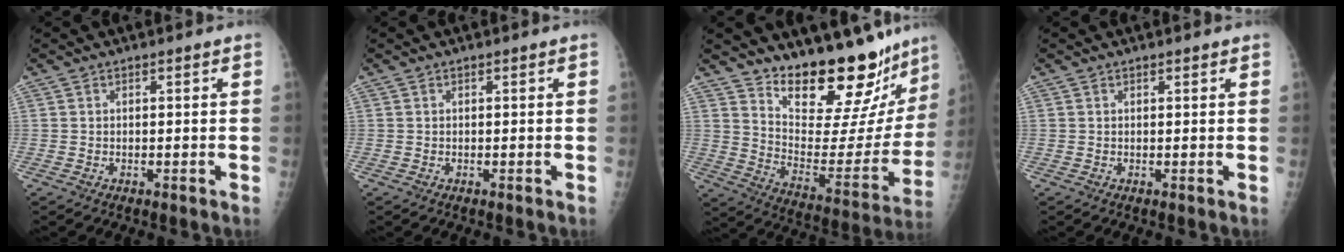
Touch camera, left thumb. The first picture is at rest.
{"total": 0.0}
{"total": 23.8, "force": [20.6, 6.3, 10.1], "torque": [-0.109, -0.161, 0.291]}
{"total": 0.7, "force": [0.6, 0.2, 0.4], "torque": [-0.006, -0.003, 0.008]}